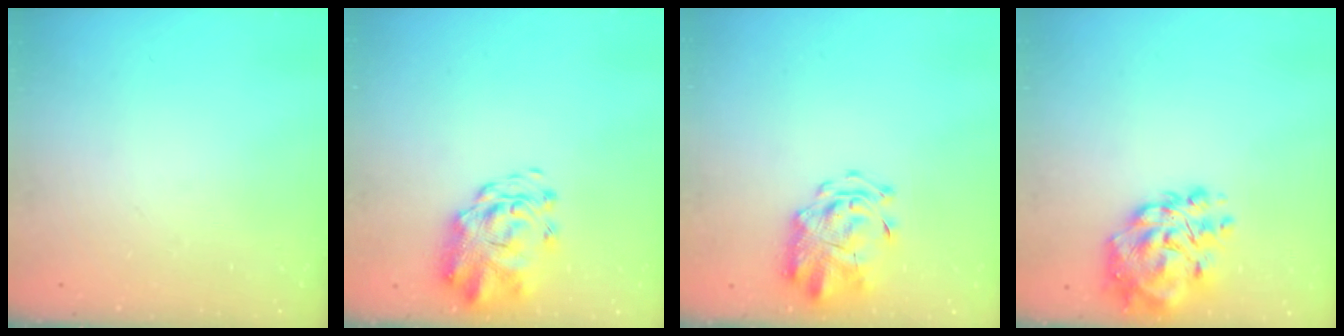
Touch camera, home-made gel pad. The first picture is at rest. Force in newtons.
{"total": 3.9, "press": 3.6, "slide": 1.5}
{"total": 3.5, "press": 3.4, "slide": 1.0}
{"total": 11.8, "press": 11.5, "slide": 2.7}